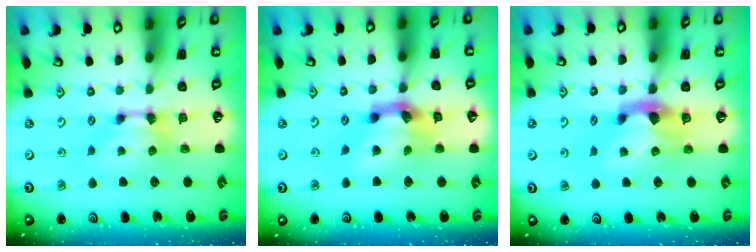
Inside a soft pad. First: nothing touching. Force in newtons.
{"total": 7.1, "press": 6.6, "slide": 2.4}
{"total": 2.7, "press": 2.4, "slide": 1.3}